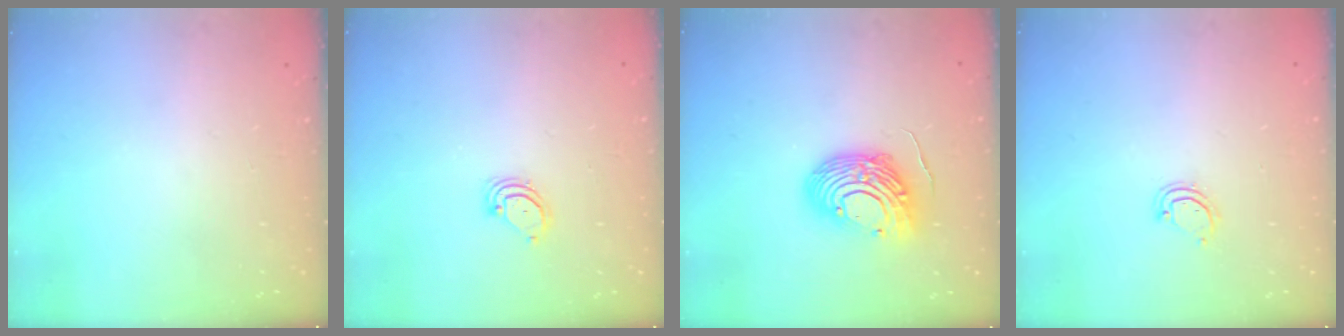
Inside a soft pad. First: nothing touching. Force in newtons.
{"total": 3.2, "press": 3.2, "slide": 0.2}
{"total": 12.9, "press": 12.9, "slide": 1.2}
{"total": 3.7, "press": 3.7, "slide": 0.3}